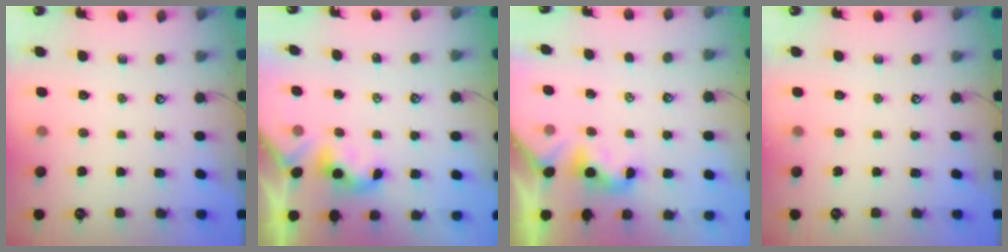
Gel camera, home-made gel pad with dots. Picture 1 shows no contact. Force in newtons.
{"total": 2.1, "press": 2.1, "slide": 0.2}
{"total": 2.0, "press": 2.0, "slide": 0.5}
{"total": 0.0}